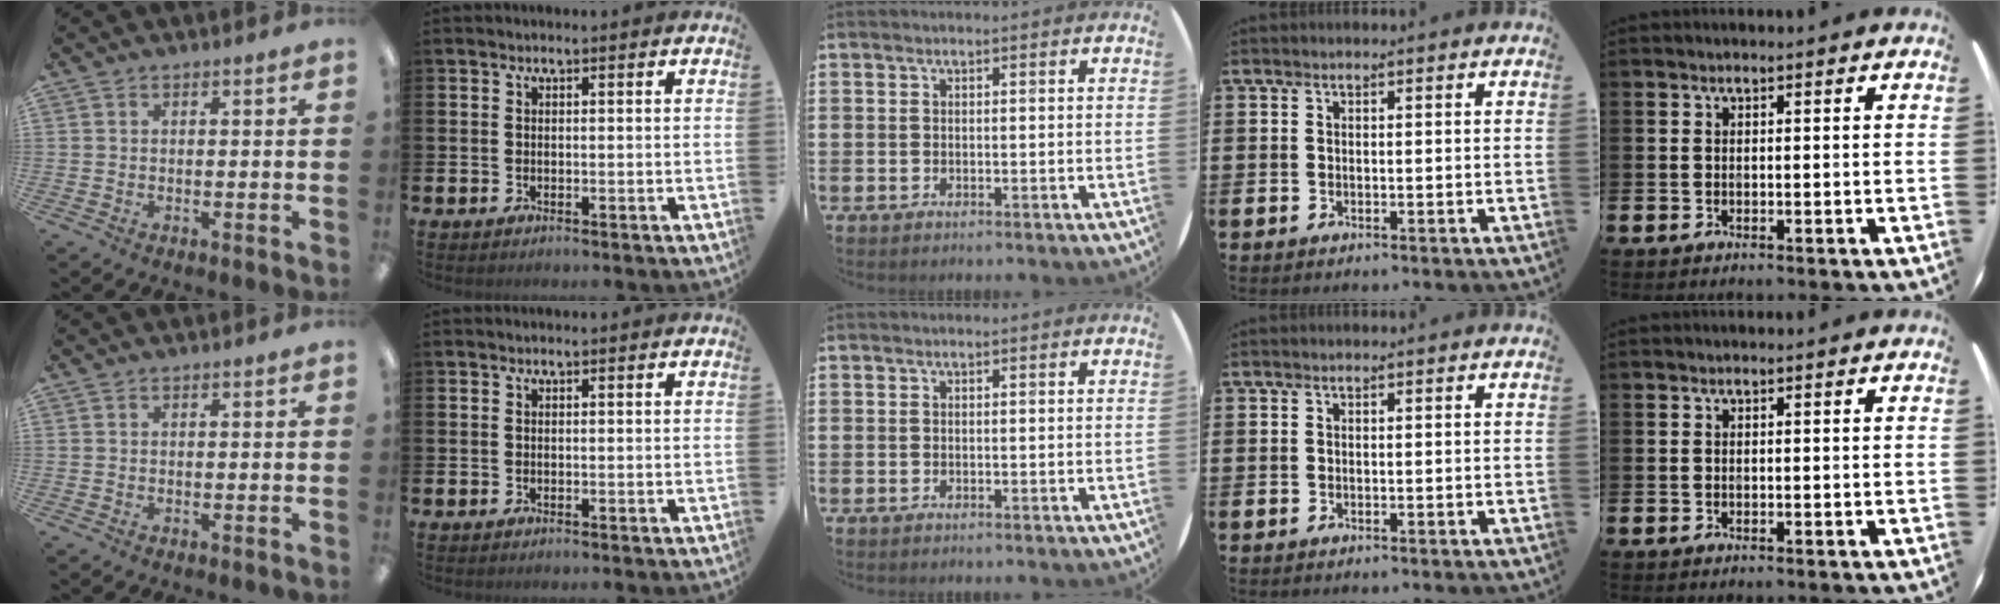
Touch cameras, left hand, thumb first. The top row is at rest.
{}